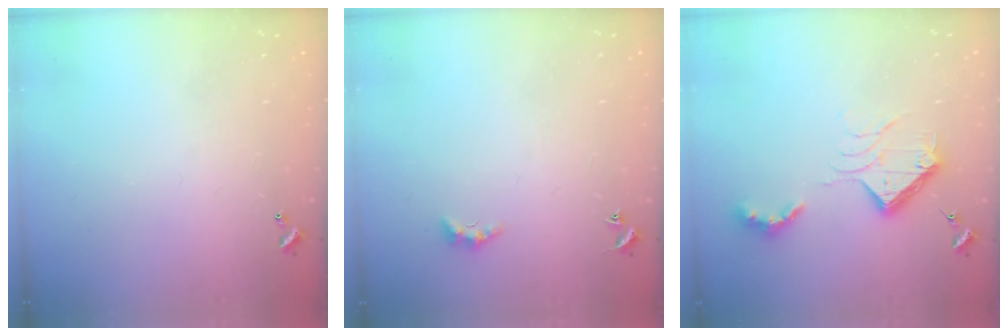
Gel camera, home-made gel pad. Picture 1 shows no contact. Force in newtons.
{"total": 2.4, "press": 2.4, "slide": 0.6}
{"total": 12.0, "press": 12.0, "slide": 0.4}